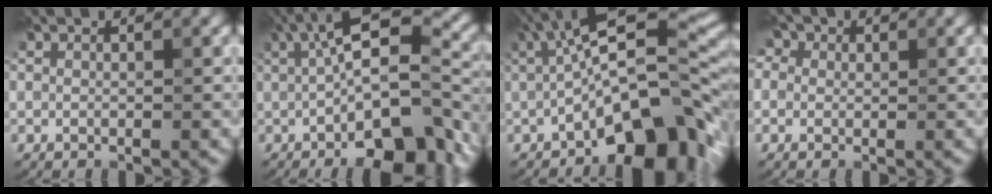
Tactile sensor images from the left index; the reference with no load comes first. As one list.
[{"total": 13.2, "force": [-3.0, 4.2, 12.2], "torque": [-0.190, 0.008, -0.043]}, {"total": 12.7, "force": [-2.4, 4.4, 11.7], "torque": [-0.162, 0.024, -0.046]}, {"total": 4.4, "force": [2.0, 3.3, 2.2], "torque": [-0.032, 0.036, -0.007]}]